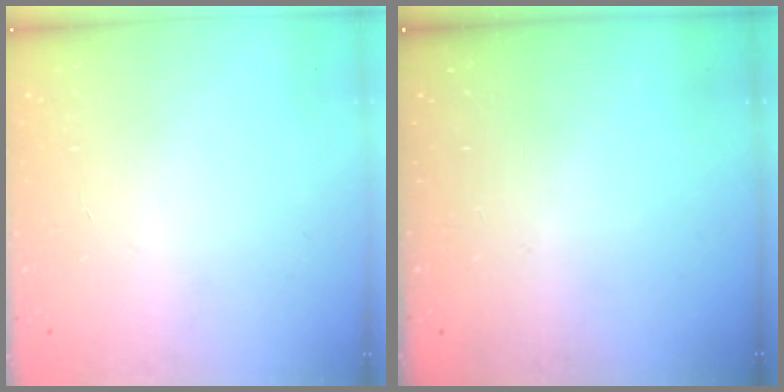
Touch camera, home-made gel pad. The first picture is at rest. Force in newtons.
{"total": 0.0}